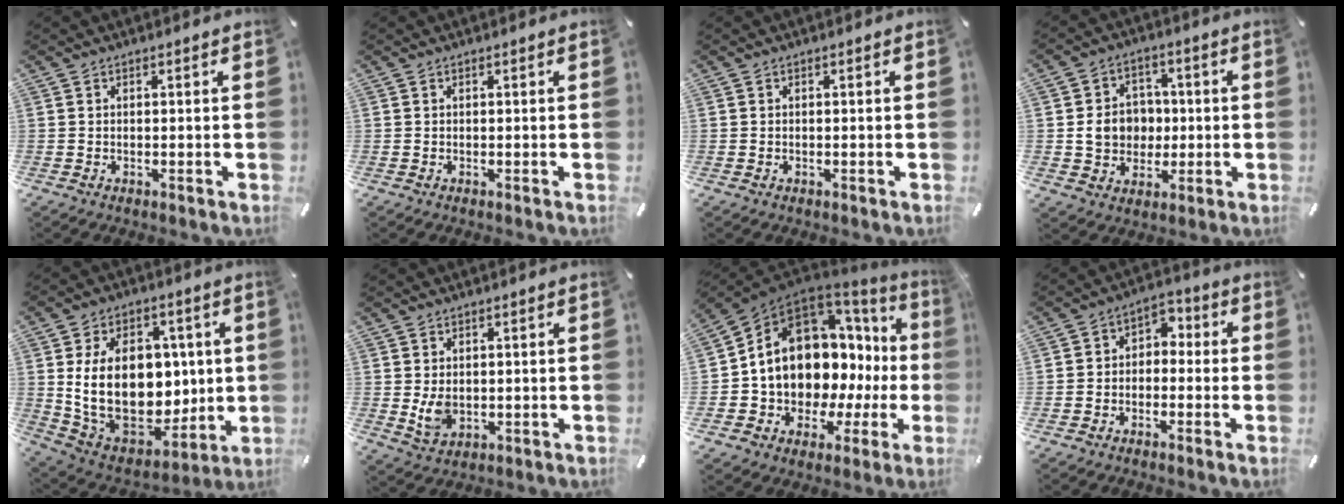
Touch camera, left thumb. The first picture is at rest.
{"total": 0.0}
{"total": 0.0}
{"total": 8.5, "force": [-0.2, 7.7, 3.5], "torque": [-0.052, 0.009, -0.002]}
{"total": 23.6, "force": [2.8, 16.7, 16.5], "torque": [-0.295, -0.032, 0.064]}
{"total": 4.5, "force": [0.6, 3.4, 2.8], "torque": [-0.063, -0.005, 0.009]}
{"total": 15.2, "force": [3.4, 11.8, 9.0], "torque": [-0.147, -0.053, 0.072]}
{"total": 4.7, "force": [-2.5, 3.7, 1.4], "torque": [-0.021, 0.022, -0.050]}